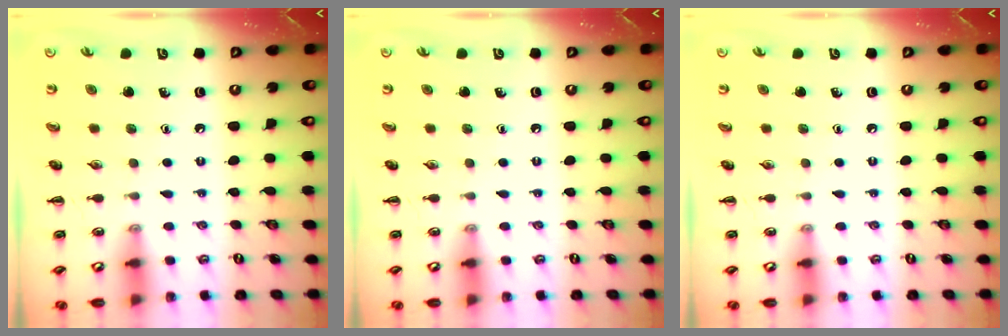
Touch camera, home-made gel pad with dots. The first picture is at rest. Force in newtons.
{"total": 0.0}
{"total": 0.0}